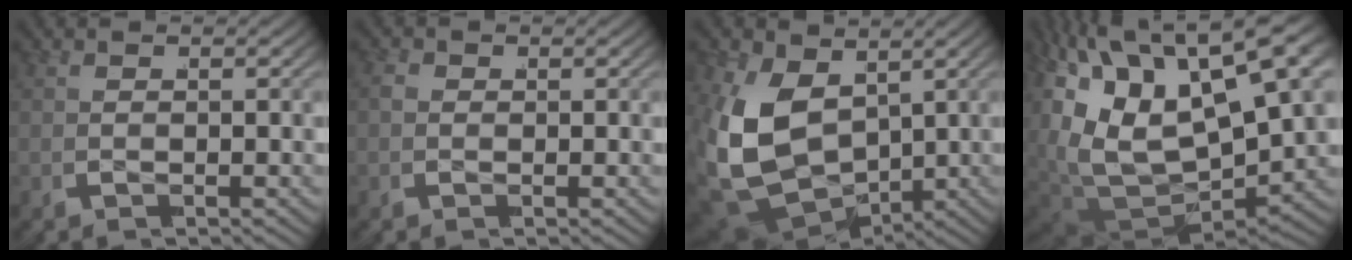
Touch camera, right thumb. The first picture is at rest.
{"total": 1.4, "force": [0.0, 1.3, 0.5], "torque": [-0.016, -0.005, -0.002]}
{"total": 16.1, "force": [-1.6, 12.0, 10.6], "torque": [-0.282, -0.065, 0.000]}
{"total": 16.5, "force": [0.3, 10.1, 13.0], "torque": [-0.257, -0.020, 0.012]}